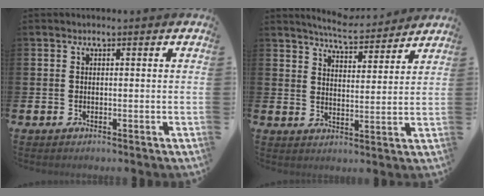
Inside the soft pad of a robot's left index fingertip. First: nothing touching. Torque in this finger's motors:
{"motor_torque": [0.99, -1.14, 0.17, 0.08]}